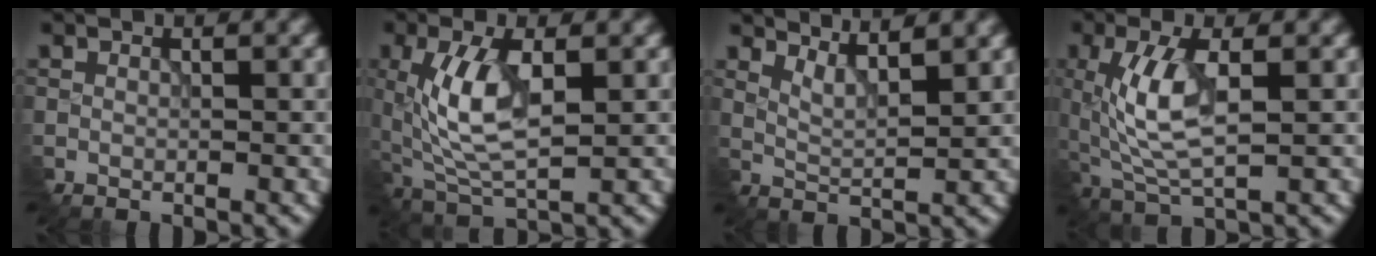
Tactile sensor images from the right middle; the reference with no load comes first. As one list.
[{"total": 6.7, "force": [0.3, 2.9, 6.0], "torque": [-0.131, 0.000, 0.010]}, {"total": 2.8, "force": [2.1, 0.6, 1.7], "torque": [-0.032, -0.003, 0.046]}, {"total": 6.1, "force": [0.2, 2.5, 5.6], "torque": [-0.127, -0.002, 0.010]}]